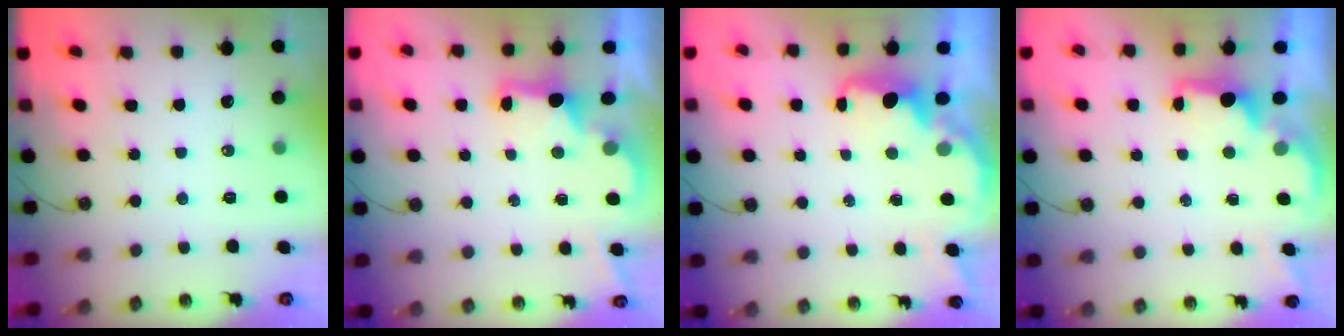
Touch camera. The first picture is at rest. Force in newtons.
{"total": 2.2, "press": 2.1, "slide": 0.6}
{"total": 2.5, "press": 2.4, "slide": 0.8}
{"total": 1.9, "press": 1.7, "slide": 0.8}